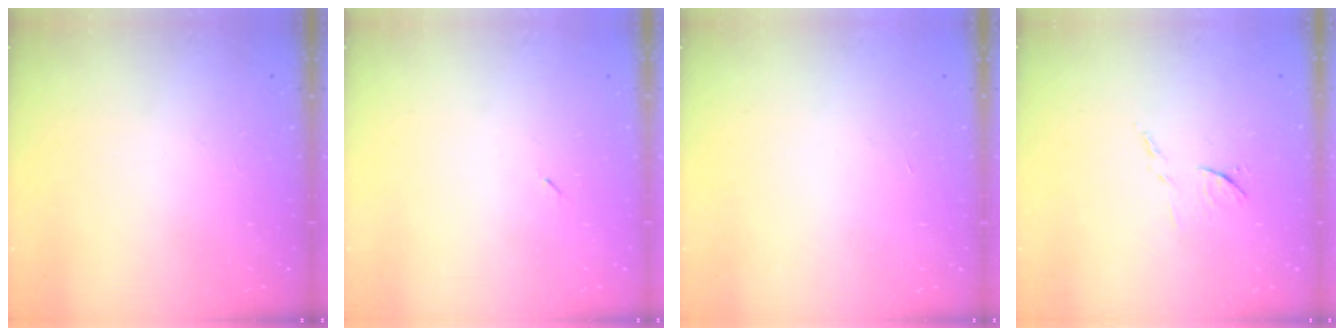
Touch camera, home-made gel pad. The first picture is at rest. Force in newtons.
{"total": 2.6, "press": 2.3, "slide": 1.2}
{"total": 1.7, "press": 1.7, "slide": 0.1}
{"total": 6.9, "press": 6.9, "slide": 0.4}